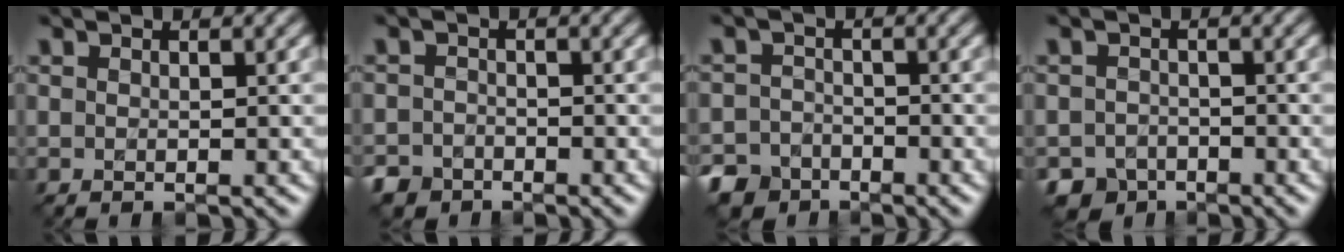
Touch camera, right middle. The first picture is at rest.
{"total": 2.4, "force": [-1.9, 1.5, -0.1], "torque": [0.003, -0.005, -0.037]}
{"total": 4.3, "force": [-3.3, 2.7, 0.2], "torque": [0.010, -0.002, -0.061]}
{"total": 3.2, "force": [-2.4, 2.1, 0.4], "torque": [-0.002, -0.010, -0.047]}